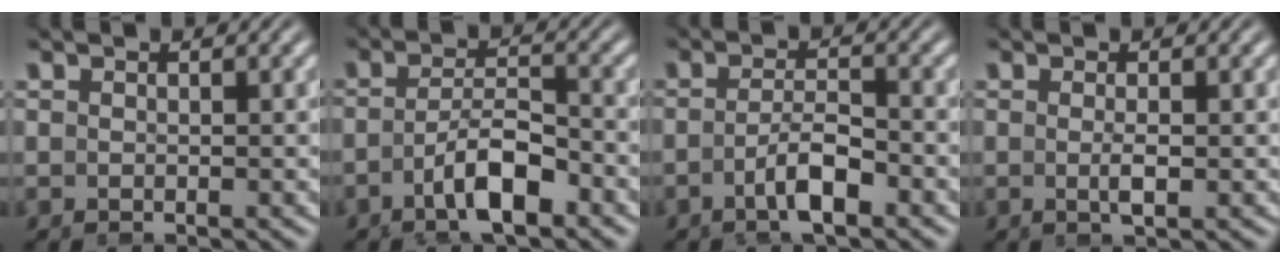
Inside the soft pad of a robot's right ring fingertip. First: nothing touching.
{"total": 4.6, "force": [-1.9, 2.0, 3.7], "torque": [-0.062, -0.021, -0.019]}
{"total": 2.8, "force": [-1.3, 0.2, 2.5], "torque": [-0.039, -0.012, -0.011]}
{"total": 1.3, "force": [0.1, -0.6, 1.2], "torque": [-0.023, -0.004, 0.006]}